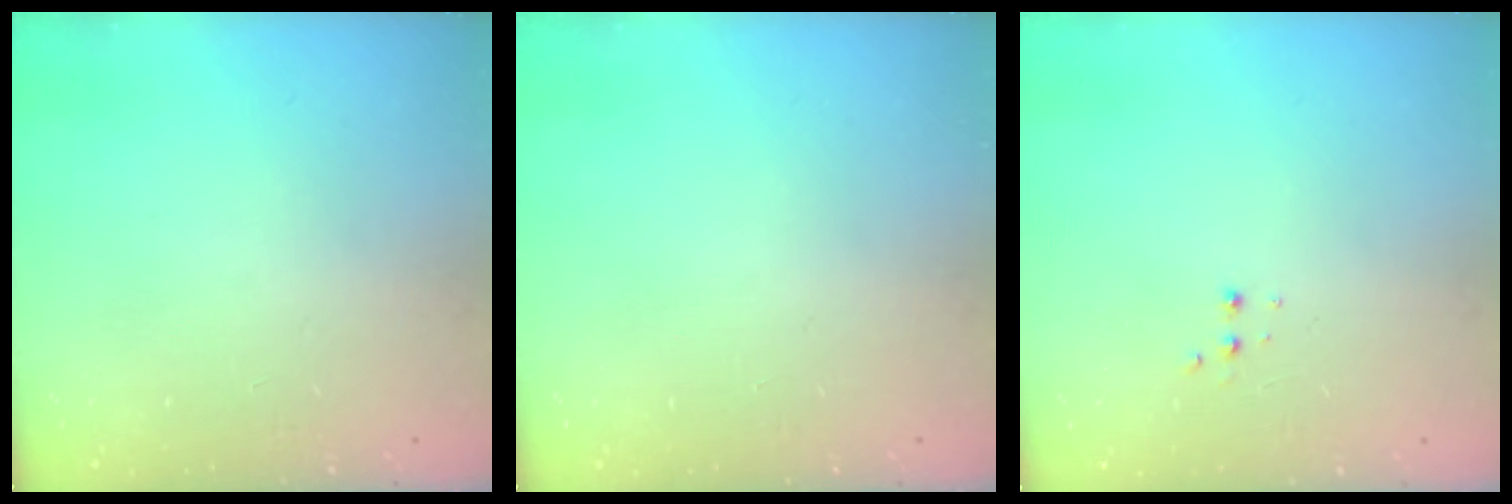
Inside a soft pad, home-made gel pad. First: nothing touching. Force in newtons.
{"total": 0.0}
{"total": 2.5, "press": 2.4, "slide": 0.8}